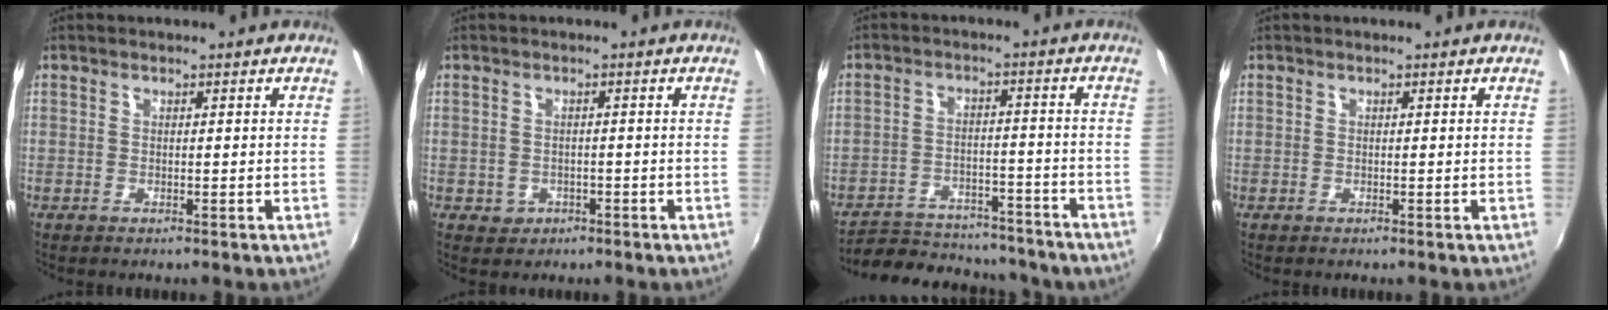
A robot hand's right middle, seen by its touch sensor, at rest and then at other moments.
{"total": 2.9, "force": [-1.1, 2.6, 0.7], "torque": [-0.021, -0.001, -0.011]}
{"total": 20.8, "force": [-17.9, 7.0, 7.9], "torque": [-0.160, 0.002, -0.236]}
{"total": 0.0}